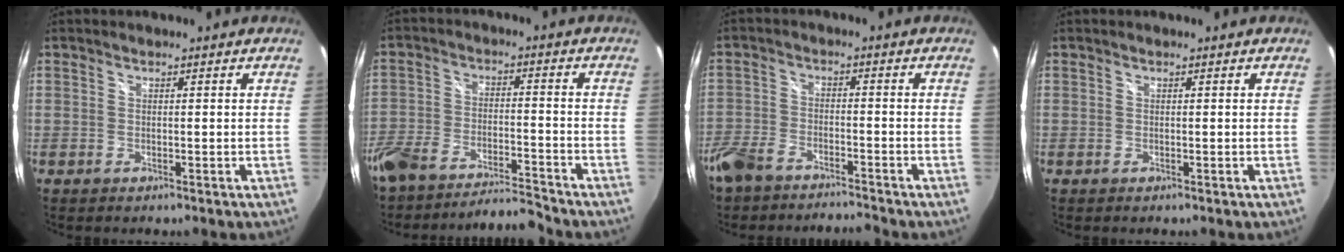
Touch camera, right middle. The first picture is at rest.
{"total": 10.6, "force": [-10.0, 1.5, 3.1], "torque": [-0.087, -0.005, -0.180]}
{"total": 8.1, "force": [-7.0, 2.7, 3.0], "torque": [-0.087, -0.010, -0.133]}
{"total": 0.0}